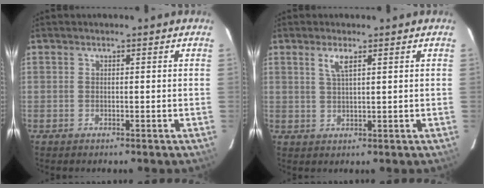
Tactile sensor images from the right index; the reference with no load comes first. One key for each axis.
{"total": 2.9, "fx": 1.5, "fy": 0.5, "fz": 2.4, "tx": -0.046, "ty": 0.002, "tz": 0.030}